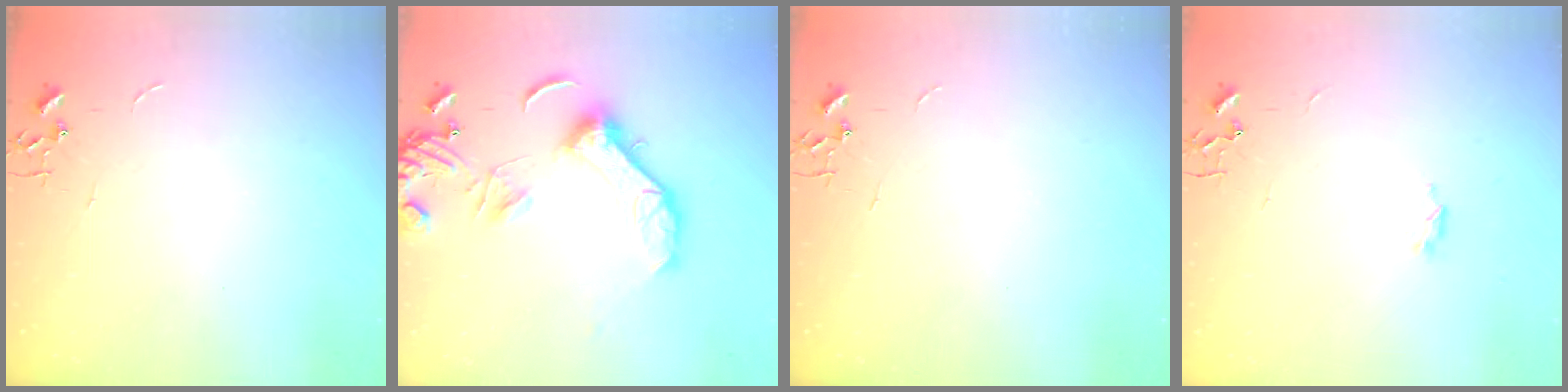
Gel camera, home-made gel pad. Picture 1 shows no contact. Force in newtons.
{"total": 14.7, "press": 14.6, "slide": 1.9}
{"total": 0.0}
{"total": 4.0, "press": 4.0, "slide": 0.5}